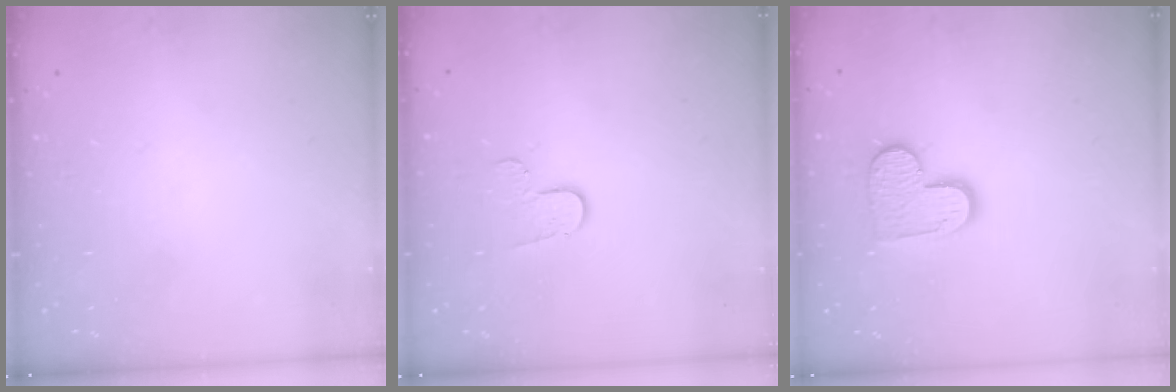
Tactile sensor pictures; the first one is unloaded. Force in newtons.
{"total": 5.7, "press": 5.7, "slide": 0.5}
{"total": 9.6, "press": 9.6, "slide": 0.6}